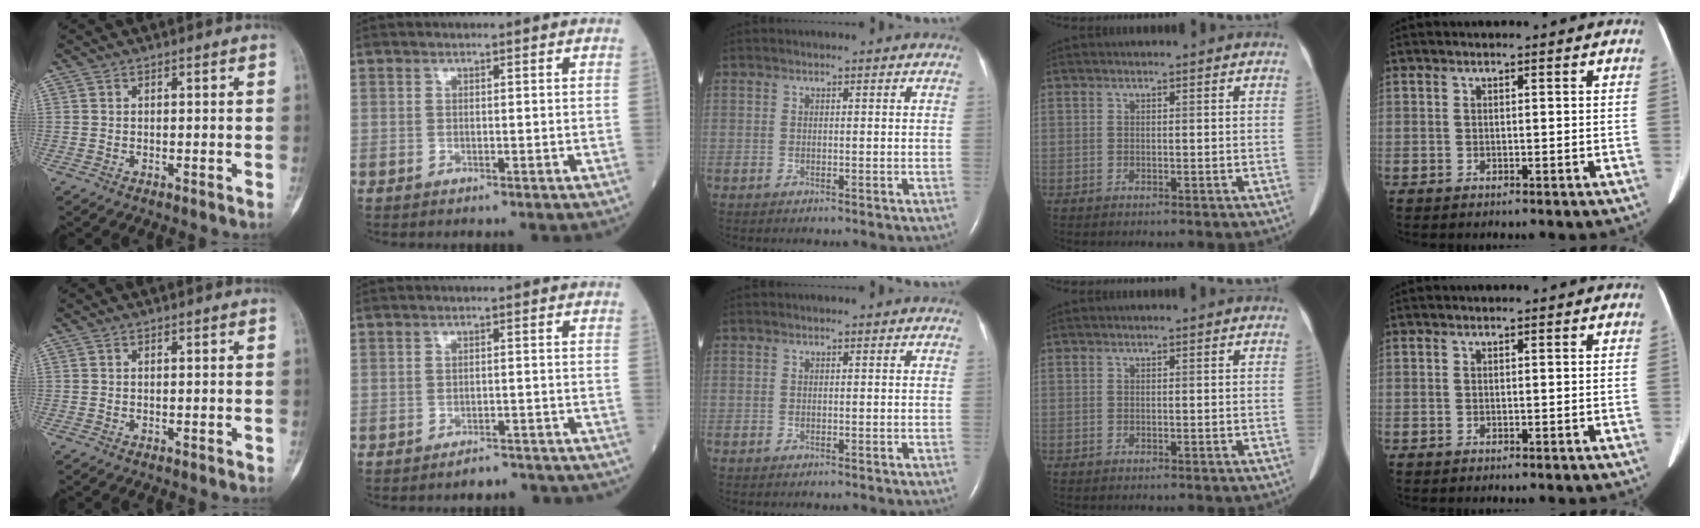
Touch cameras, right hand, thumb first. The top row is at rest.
{"index": {"total": 7.2, "force": [-6.8, 1.9, 1.5], "torque": [-0.005, 0.003, -0.078]}}